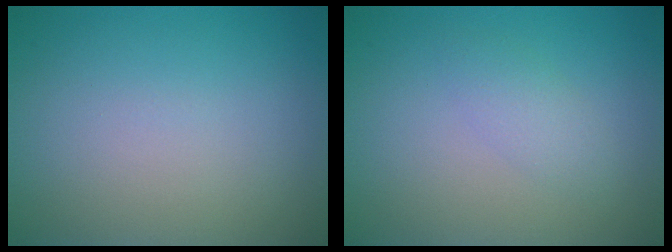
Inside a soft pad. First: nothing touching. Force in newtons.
{"total": 1.6, "press": 1.6, "slide": 0.0}